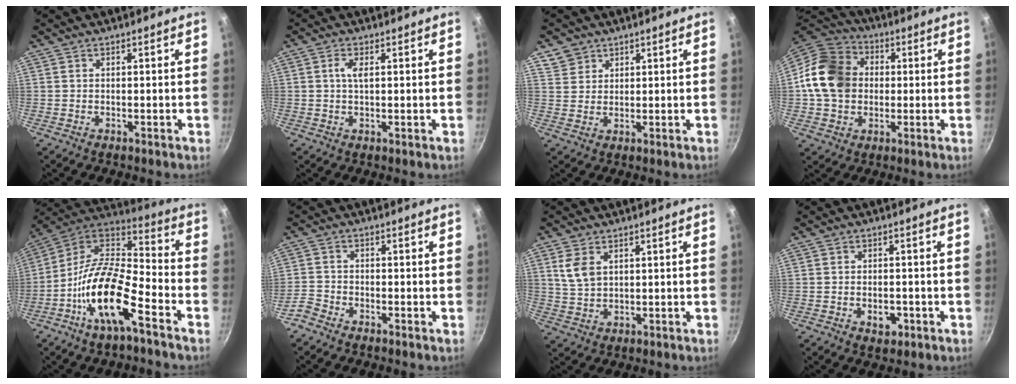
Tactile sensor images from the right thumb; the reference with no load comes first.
{"total": 2.7, "force": [0.6, 0.9, 2.5], "torque": [-0.052, 0.002, 0.010]}
{"total": 4.3, "force": [2.7, 3.3, 0.4], "torque": [0.013, 0.002, 0.051]}
{"total": 15.6, "force": [1.1, 12.8, 8.8], "torque": [-0.142, 0.025, 0.007]}
{"total": 18.4, "force": [-8.3, 6.6, 15.0], "torque": [-0.266, 0.062, -0.174]}
{"total": 3.0, "force": [-2.4, 1.5, 1.0], "torque": [-0.027, 0.021, -0.058]}
{"total": 5.4, "force": [2.1, 3.4, 3.7], "torque": [-0.067, -0.009, 0.046]}
{"total": 3.8, "force": [-1.4, 2.4, 2.6], "torque": [-0.030, 0.009, -0.016]}